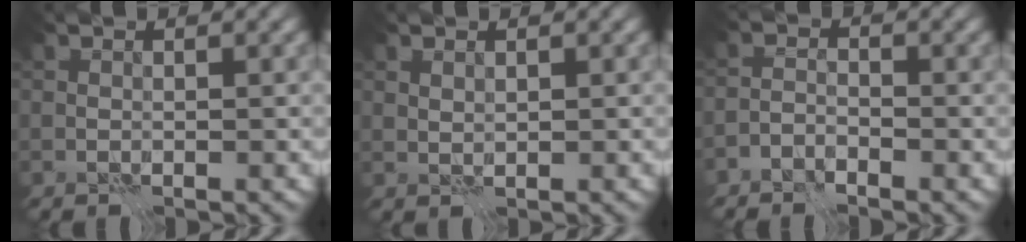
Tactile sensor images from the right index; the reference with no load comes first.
{"total": 0.6, "force": [0.6, 0.1, 0.2], "torque": [-0.004, 0.000, 0.015]}
{"total": 1.7, "force": [-1.7, 0.2, 0.2], "torque": [0.000, 0.007, -0.040]}